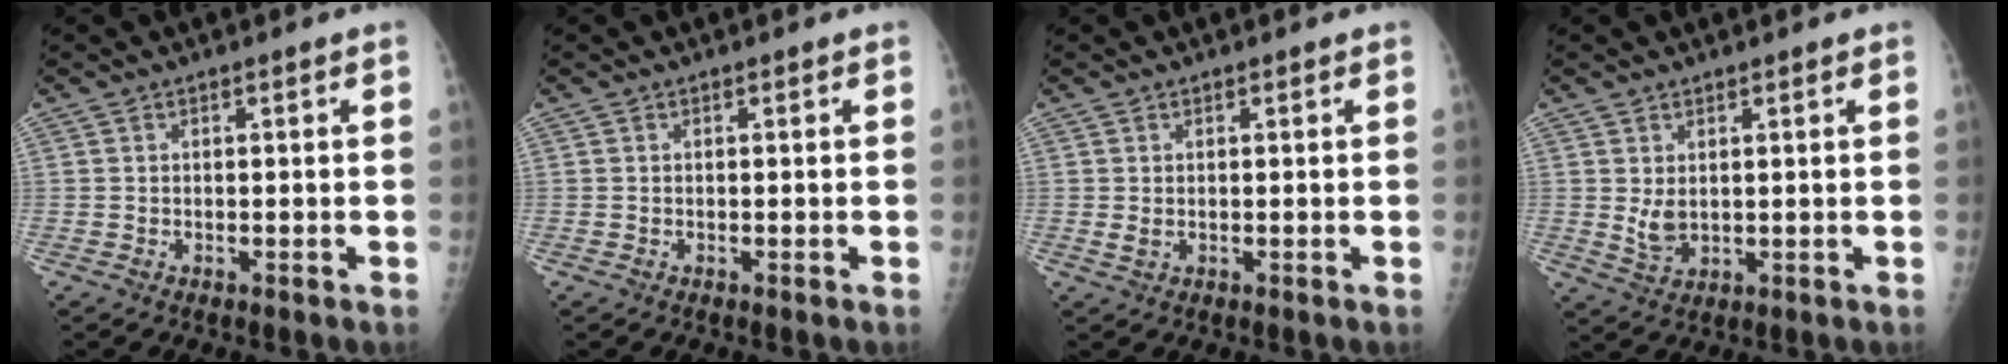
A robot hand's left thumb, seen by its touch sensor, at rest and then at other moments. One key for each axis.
{"total": 0.0}
{"total": 1.3, "fx": 0.3, "fy": 1.0, "fz": 0.8, "tx": -0.014, "ty": -0.003, "tz": 0.009}
{"total": 3.7, "fx": 1.0, "fy": 2.5, "fz": 2.5, "tx": -0.038, "ty": -0.014, "tz": 0.026}